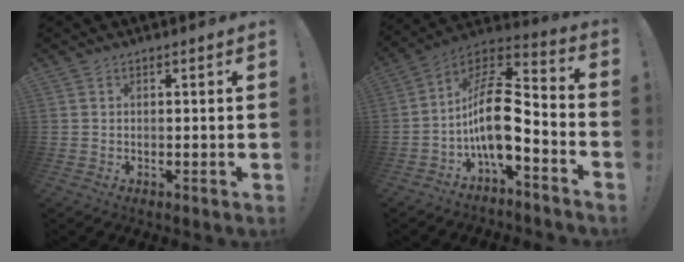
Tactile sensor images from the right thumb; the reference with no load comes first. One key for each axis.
{"total": 16.6, "fx": -2.8, "fy": 7.5, "fz": 14.5, "tx": -0.277, "ty": 0.016, "tz": -0.044}